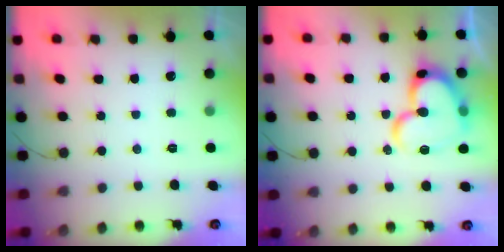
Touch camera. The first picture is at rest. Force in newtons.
{"total": 19.1, "press": 19.0, "slide": 2.0}